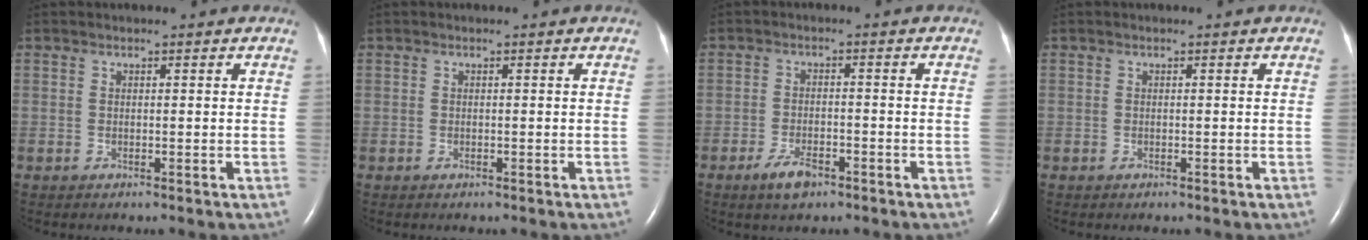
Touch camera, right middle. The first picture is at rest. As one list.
[{"total": 0.0}, {"total": 4.1, "force": [-2.7, 1.6, 2.7], "torque": [-0.057, -0.001, -0.045]}, {"total": 0.0}]